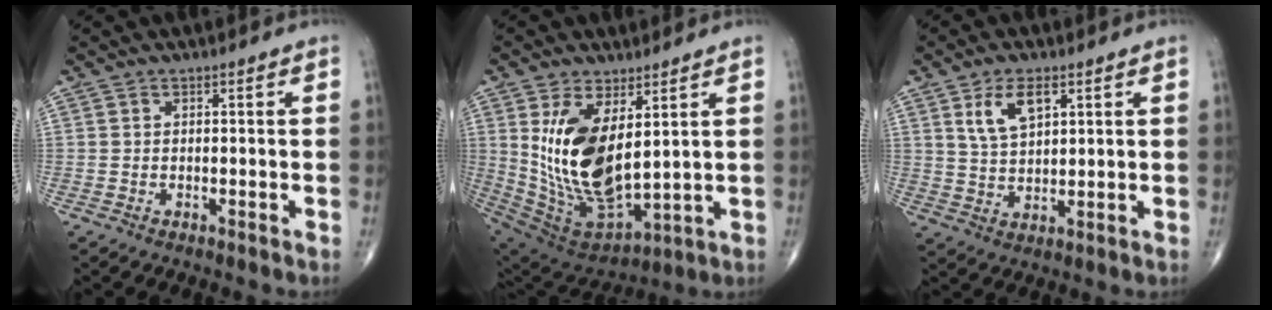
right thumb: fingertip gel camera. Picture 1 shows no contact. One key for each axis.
{"total": 17.9, "fx": 4.0, "fy": 8.8, "fz": 15.0, "tx": -0.278, "ty": -0.031, "tz": 0.104}
{"total": 7.0, "fx": 3.2, "fy": 3.5, "fz": 5.2, "tx": -0.088, "ty": -0.014, "tz": 0.066}